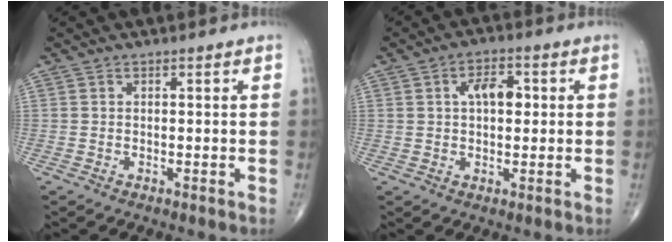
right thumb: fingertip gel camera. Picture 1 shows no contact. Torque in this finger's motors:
{"motor_torque": [1.58, 3.43, 0.32, 0.11, 0.01]}